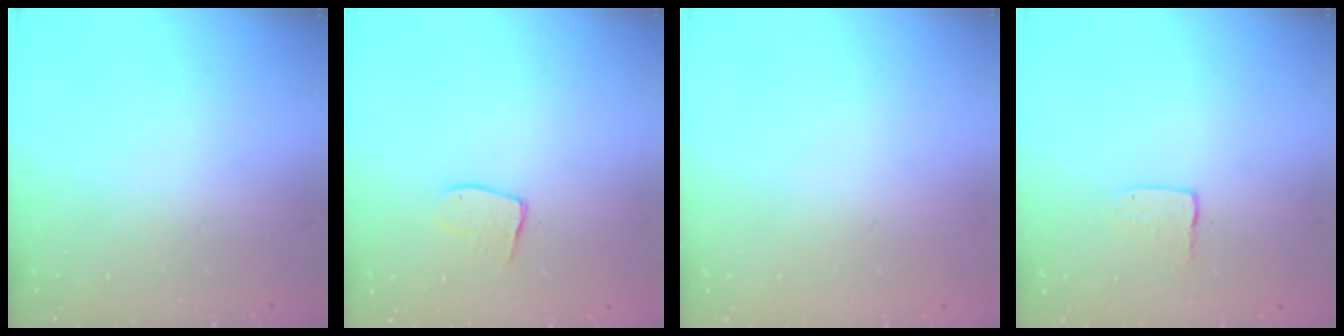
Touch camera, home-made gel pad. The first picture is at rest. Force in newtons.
{"total": 7.9, "press": 7.9, "slide": 0.4}
{"total": 0.0}
{"total": 3.4, "press": 3.4, "slide": 0.2}